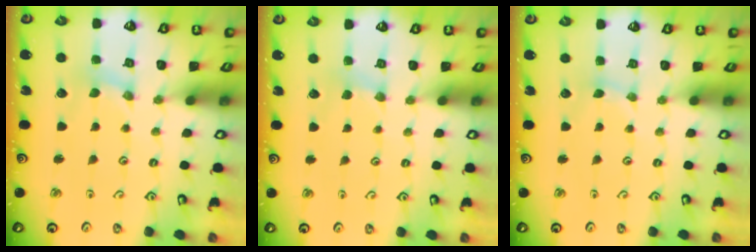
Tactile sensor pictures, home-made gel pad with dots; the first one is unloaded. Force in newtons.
{"total": 2.2, "press": 2.2, "slide": 0.4}
{"total": 1.3, "press": 1.2, "slide": 0.2}